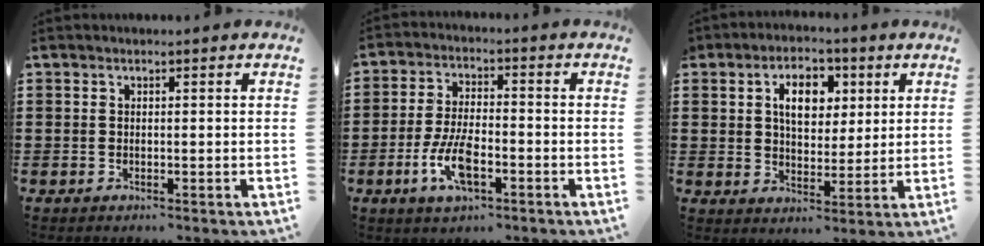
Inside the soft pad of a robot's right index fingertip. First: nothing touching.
{"total": 7.6, "force": [-3.0, 3.1, 6.2], "torque": [-0.143, -0.008, -0.058]}
{"total": 6.7, "force": [2.7, 4.6, 4.1], "torque": [-0.076, 0.011, 0.041]}